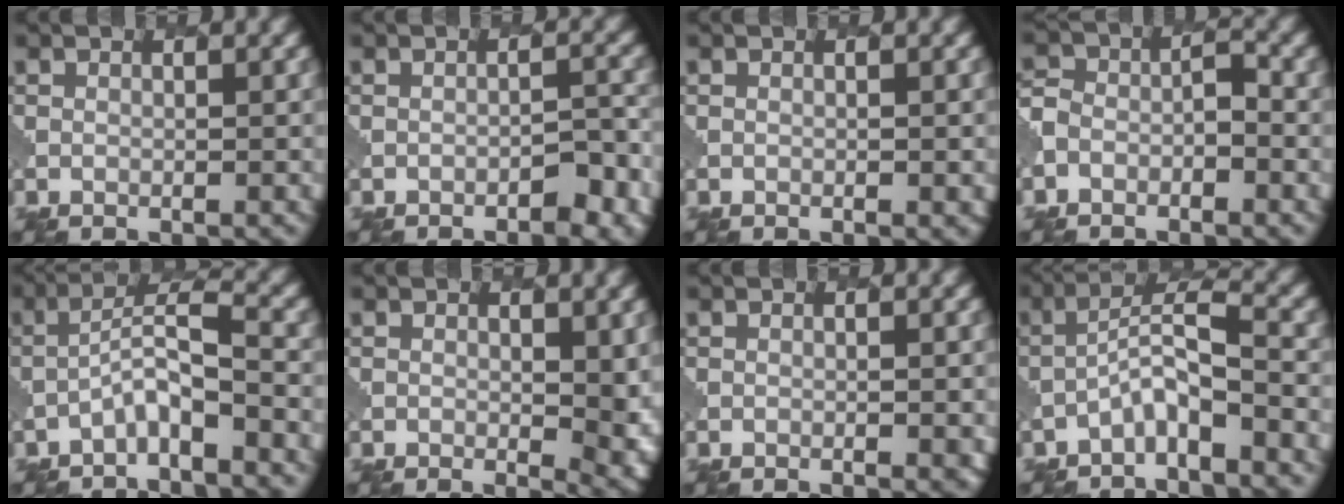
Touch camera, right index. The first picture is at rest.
{"total": 2.2, "force": [-1.5, 0.6, 1.5], "torque": [-0.022, 0.007, -0.021]}
{"total": 0.9, "force": [-0.1, 0.4, 0.8], "torque": [-0.003, 0.000, 0.005]}
{"total": 2.8, "force": [-1.5, 2.0, 1.3], "torque": [-0.020, 0.009, -0.039]}
{"total": 3.3, "force": [-1.9, 0.5, 2.6], "torque": [-0.050, 0.015, -0.046]}
{"total": 4.6, "force": [0.3, 1.7, 4.2], "torque": [-0.055, -0.008, 0.006]}
{"total": 1.2, "force": [-0.2, 0.4, 1.1], "torque": [-0.008, -0.001, 0.004]}
{"total": 3.5, "force": [-2.1, 0.5, 2.7], "torque": [-0.052, 0.014, -0.050]}